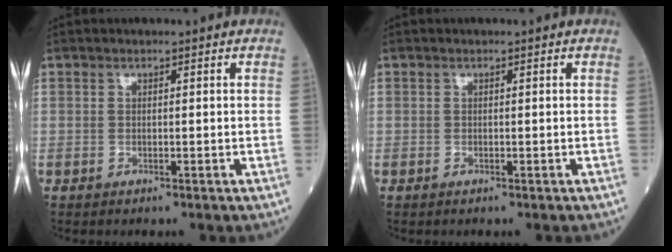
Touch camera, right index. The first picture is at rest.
{"total": 0.0}